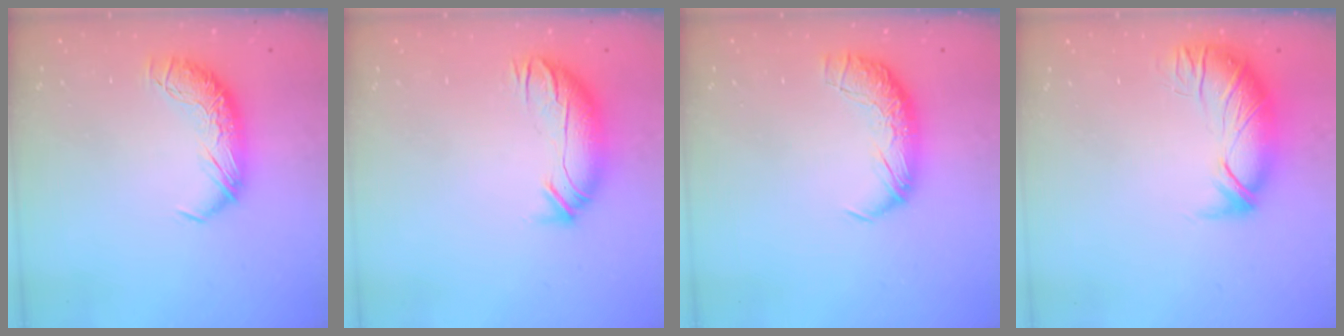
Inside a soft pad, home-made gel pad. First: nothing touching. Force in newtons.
{"total": 3.3, "press": 2.5, "slide": 2.1}
{"total": 2.4, "press": 1.0, "slide": 2.2}
{"total": 2.9, "press": 1.4, "slide": 2.5}